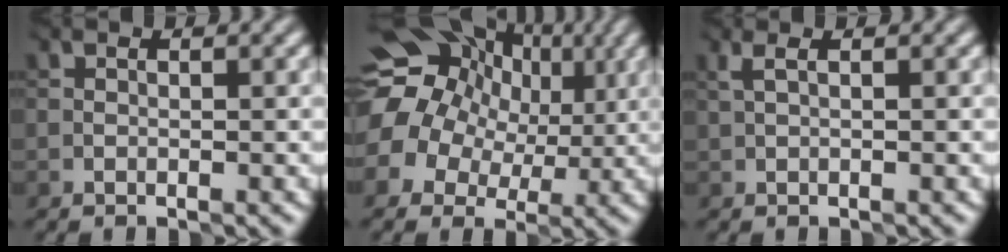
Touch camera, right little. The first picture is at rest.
{"total": 14.9, "force": [3.9, 13.1, 6.0], "torque": [-0.145, 0.034, 0.044]}
{"total": 1.3, "force": [0.9, 0.4, 0.9], "torque": [-0.020, 0.005, 0.016]}